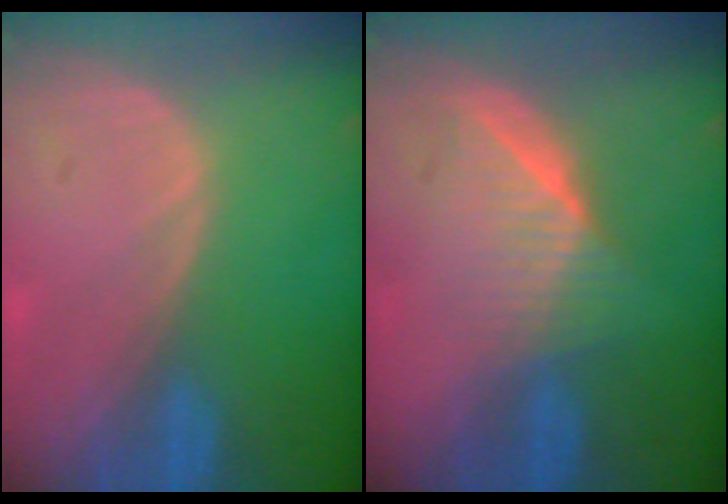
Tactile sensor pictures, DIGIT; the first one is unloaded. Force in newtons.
{"total": 6.5, "press": 5.9, "slide": 2.7}